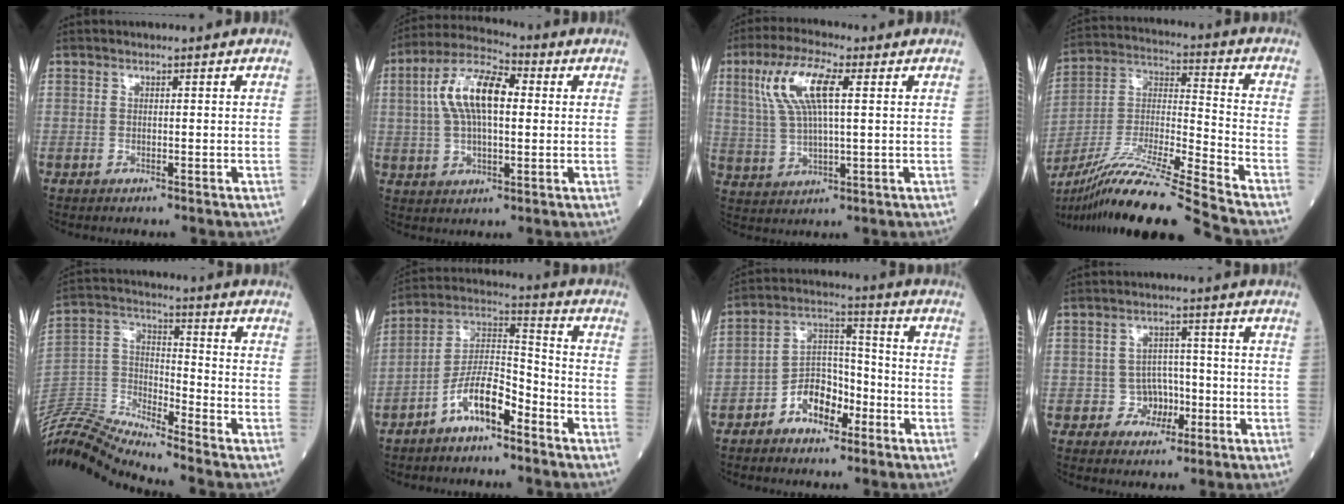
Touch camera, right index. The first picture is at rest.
{"total": 11.5, "force": [2.0, 4.5, 10.4], "torque": [-0.217, 0.028, 0.033]}
{"total": 10.1, "force": [3.3, 2.3, 9.2], "torque": [-0.201, 0.017, 0.067]}
{"total": 21.9, "force": [-18.3, -1.8, 11.7], "torque": [-0.239, -0.034, -0.336]}
{"total": 13.3, "force": [-13.0, -1.0, 2.3], "torque": [-0.054, 0.026, -0.259]}
{"total": 9.1, "force": [-5.7, 2.8, 6.6], "torque": [-0.137, 0.016, -0.109]}
{"total": 7.8, "force": [-4.3, 4.6, 4.6], "torque": [-0.091, 0.024, -0.079]}
{"total": 4.1, "force": [-1.5, 3.7, 0.8], "torque": [0.000, 0.012, -0.020]}